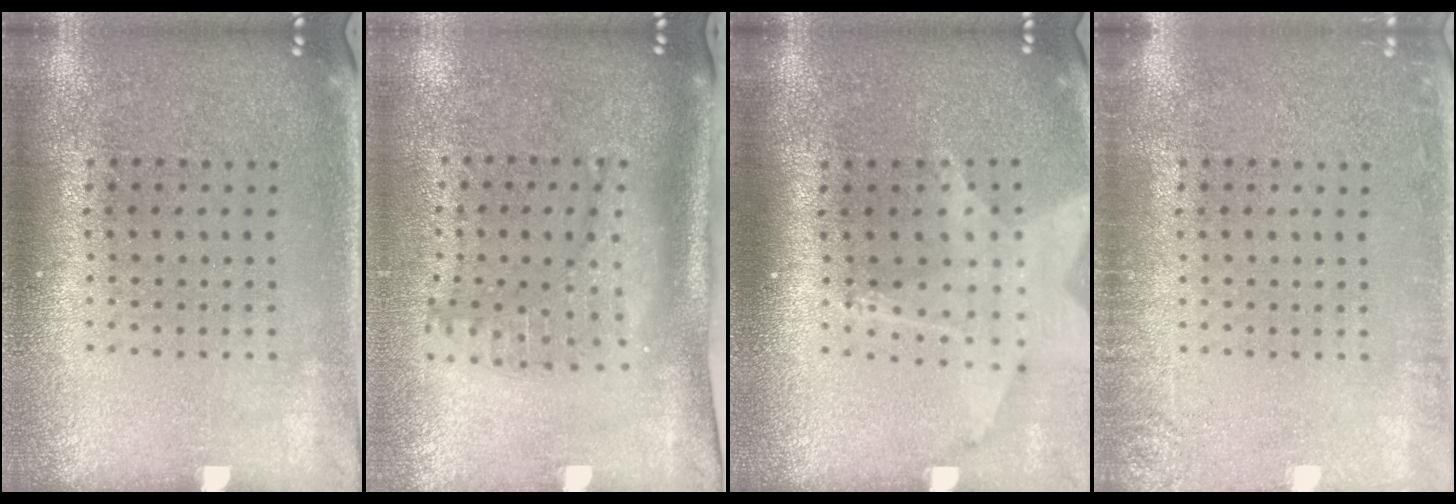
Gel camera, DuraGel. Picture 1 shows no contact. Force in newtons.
{"total": 1.4, "press": 1.3, "slide": 0.6}
{"total": 1.8, "press": 1.5, "slide": 1.1}
{"total": 2.0, "press": 2.0, "slide": 0.3}